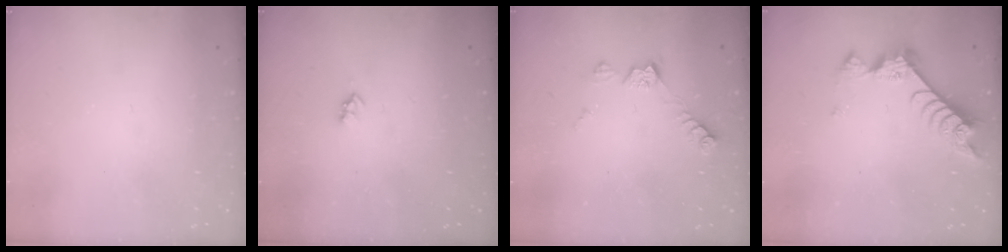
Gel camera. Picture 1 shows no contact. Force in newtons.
{"total": 2.5, "press": 2.5, "slide": 0.4}
{"total": 7.1, "press": 7.0, "slide": 1.1}
{"total": 7.3, "press": 7.3, "slide": 0.9}